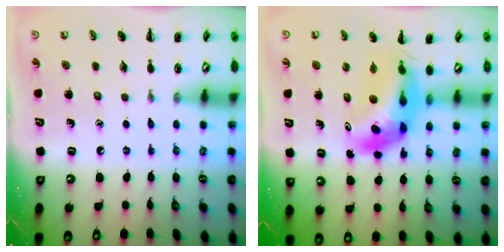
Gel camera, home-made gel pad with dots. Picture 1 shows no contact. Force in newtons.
{"total": 8.8, "press": 8.3, "slide": 3.0}